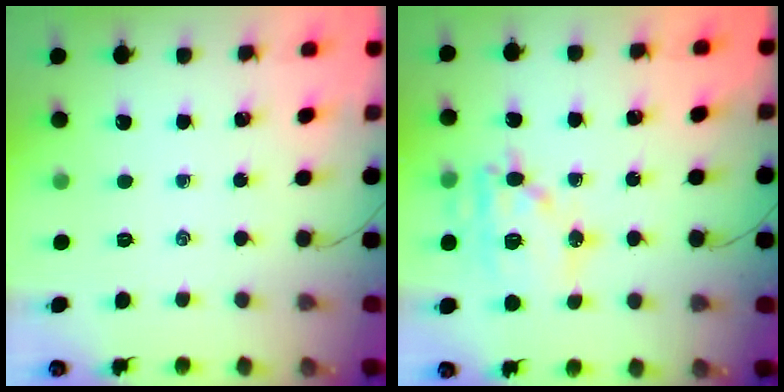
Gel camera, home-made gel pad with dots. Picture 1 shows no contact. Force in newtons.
{"total": 15.3, "press": 15.2, "slide": 2.2}